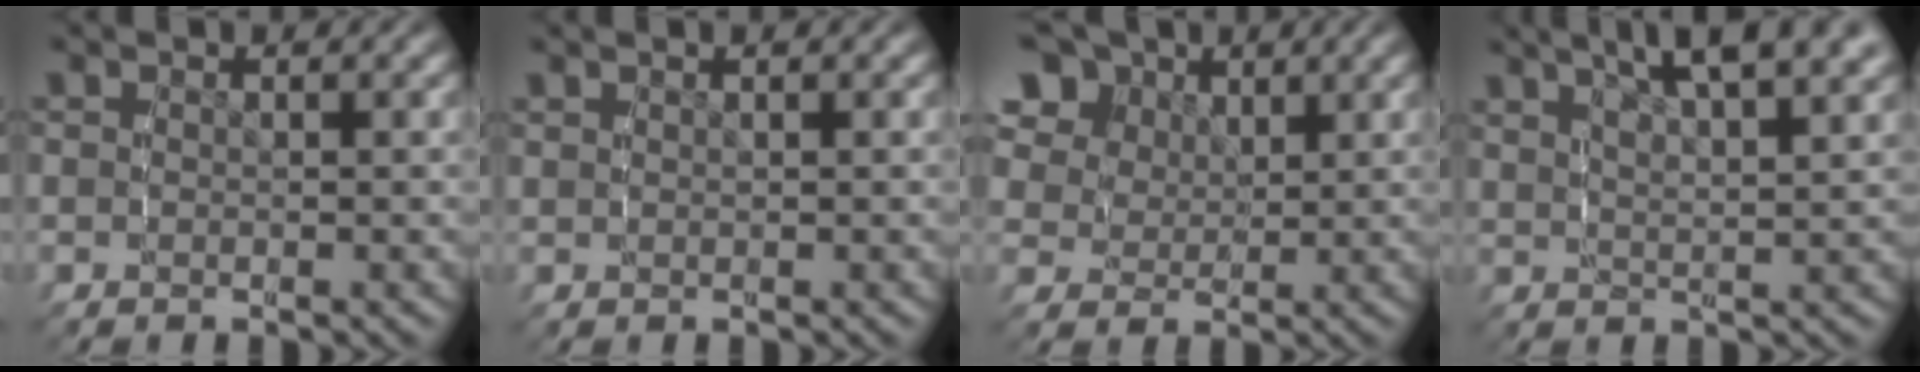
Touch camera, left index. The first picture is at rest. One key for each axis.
{"total": 0.6, "fx": 0.5, "fy": -0.1, "fz": 0.3, "tx": -0.003, "ty": -0.002, "tz": 0.015}
{"total": 8.9, "fx": 4.8, "fy": 6.3, "fz": 4.2, "tx": -0.086, "ty": 0.007, "tz": 0.077}
{"total": 7.4, "fx": 5.3, "fy": 2.0, "fz": 4.7, "tx": -0.068, "ty": 0.014, "tz": 0.087}